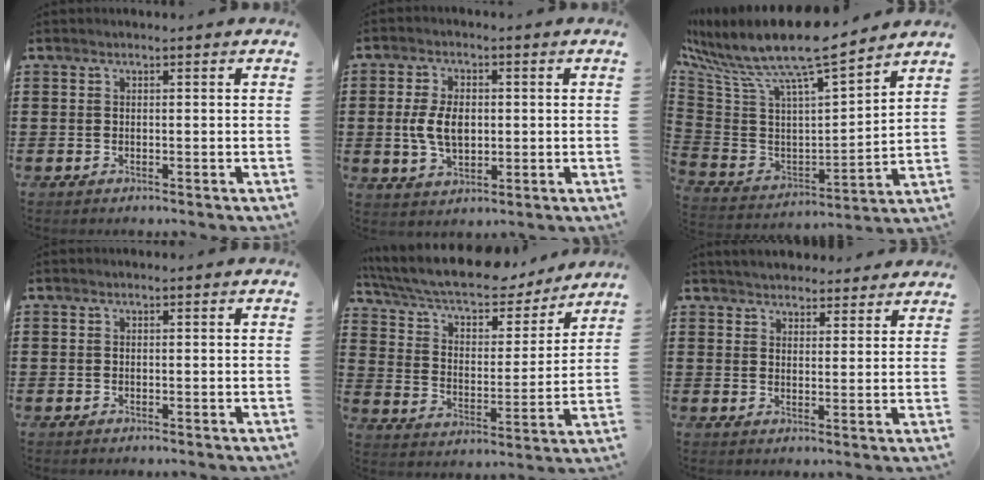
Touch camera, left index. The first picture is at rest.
{"total": 6.4, "force": [0.1, 3.8, 5.1], "torque": [-0.106, 0.005, -0.004]}
{"total": 10.3, "force": [8.6, 1.0, 5.6], "torque": [-0.144, -0.067, 0.143]}
{"total": 0.0}
{"total": 9.0, "force": [7.9, 2.1, 3.8], "torque": [-0.106, -0.044, 0.134]}
{"total": 3.5, "force": [3.5, 0.6, 0.3], "torque": [-0.016, -0.010, 0.064]}